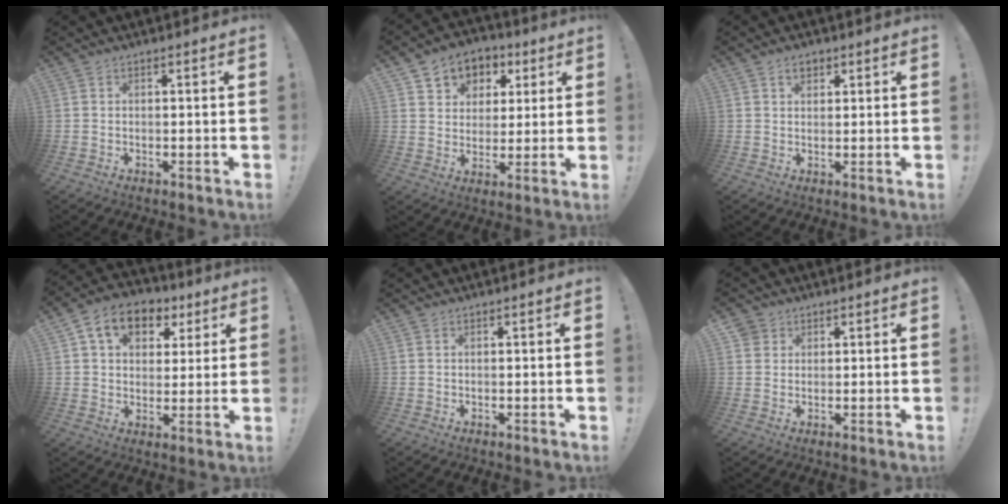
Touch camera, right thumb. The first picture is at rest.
{"total": 7.8, "force": [3.0, 7.1, 1.5], "torque": [-0.020, -0.023, 0.062]}
{"total": 3.0, "force": [1.5, 2.0, 1.5], "torque": [-0.024, 0.001, 0.027]}
{"total": 11.6, "force": [5.2, 8.5, 5.9], "torque": [-0.083, -0.016, 0.099]}
{"total": 0.0}
{"total": 2.8, "force": [1.5, 2.3, 0.4], "torque": [-0.011, -0.003, 0.028]}